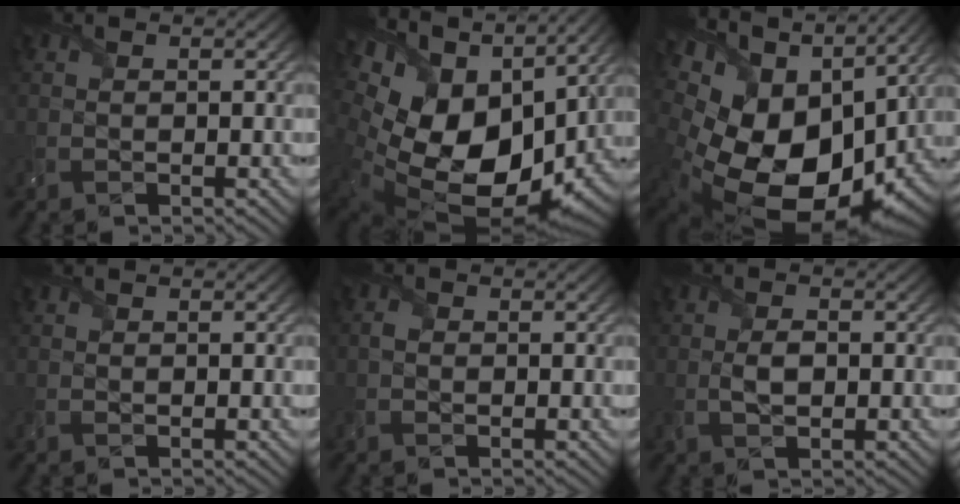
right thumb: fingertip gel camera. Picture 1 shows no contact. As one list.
[{"total": 19.4, "force": [3.0, 13.4, 13.6], "torque": [-0.274, -0.030, 0.092]}, {"total": 20.2, "force": [0.8, 14.1, 14.5], "torque": [-0.296, -0.050, 0.060]}, {"total": 0.0}, {"total": 1.3, "force": [-0.2, 1.0, 0.8], "torque": [-0.021, -0.001, -0.006]}, {"total": 2.6, "force": [-0.3, 1.4, 2.1], "torque": [-0.047, -0.003, -0.005]}]